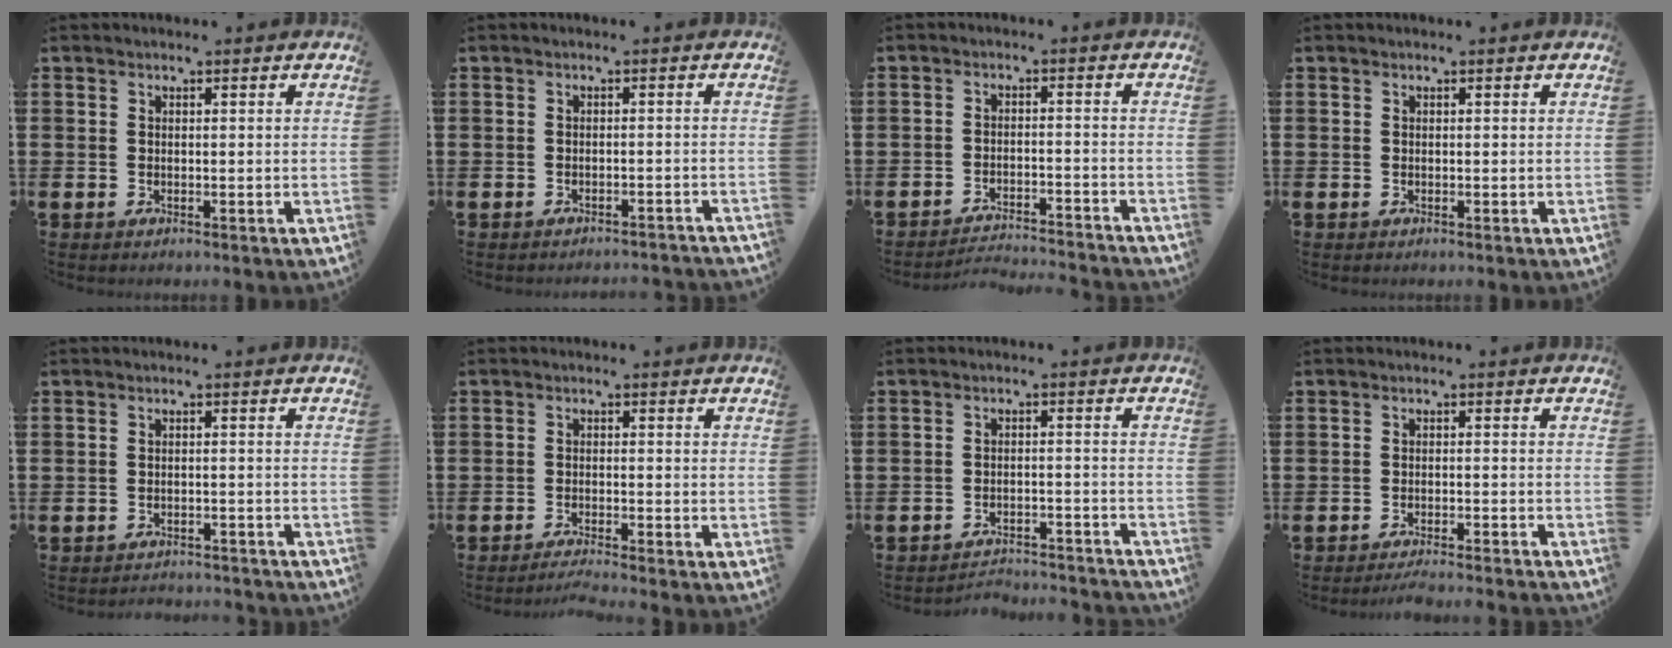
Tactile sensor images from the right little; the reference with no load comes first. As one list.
[{"total": 1.2, "force": [-1.1, -0.2, -0.1], "torque": [-0.002, 0.005, -0.024]}, {"total": 2.8, "force": [-2.8, -0.1, 0.0], "torque": [-0.007, 0.002, -0.059]}, {"total": 0.0}, {"total": 1.6, "force": [-1.6, 0.0, -0.2], "torque": [-0.005, 0.005, -0.035]}, {"total": 1.5, "force": [-1.4, -0.2, 0.6], "torque": [-0.009, 0.002, -0.026]}, {"total": 3.1, "force": [-3.1, 0.1, -0.1], "torque": [-0.007, 0.003, -0.066]}, {"total": 2.0, "force": [-2.0, -0.3, 0.5], "torque": [-0.009, 0.003, -0.038]}]